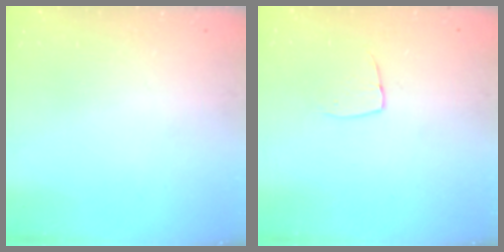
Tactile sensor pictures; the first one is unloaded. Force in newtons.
{"total": 5.2, "press": 5.2, "slide": 0.4}